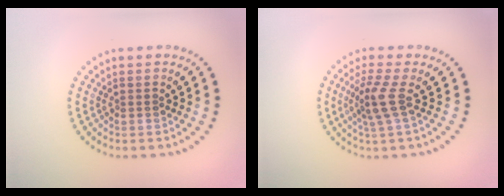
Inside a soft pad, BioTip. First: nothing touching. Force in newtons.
{"total": 2.8, "press": 2.1, "slide": 1.8}